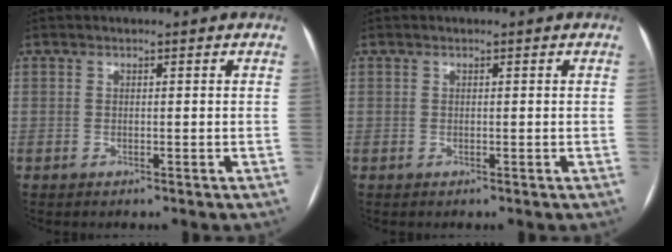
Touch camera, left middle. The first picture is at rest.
{"total": 0.0}